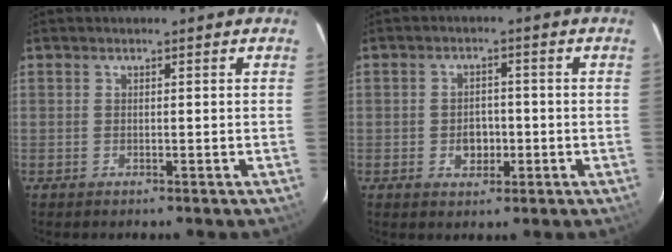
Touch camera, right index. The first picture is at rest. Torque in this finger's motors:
{"motor_torque": [-0.02, 0.02, 0.03, 0.00]}